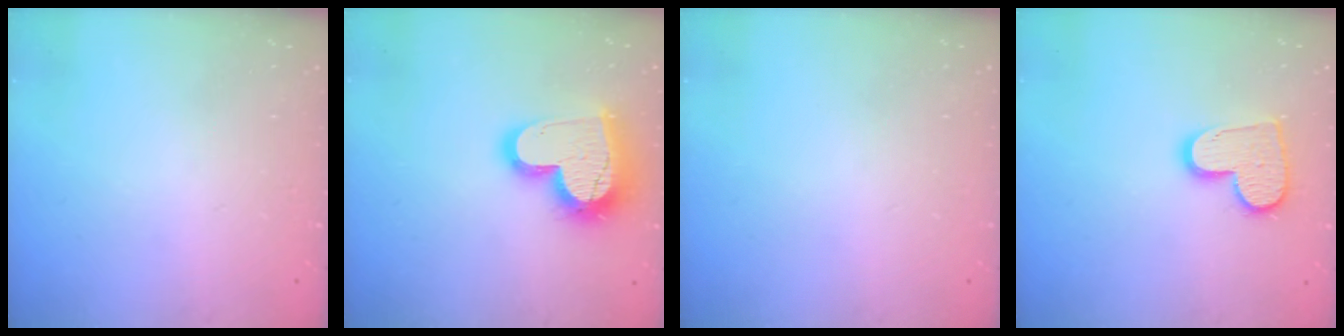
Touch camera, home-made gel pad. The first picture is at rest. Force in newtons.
{"total": 19.6, "press": 19.6, "slide": 1.8}
{"total": 0.0}
{"total": 13.0, "press": 13.0, "slide": 1.0}